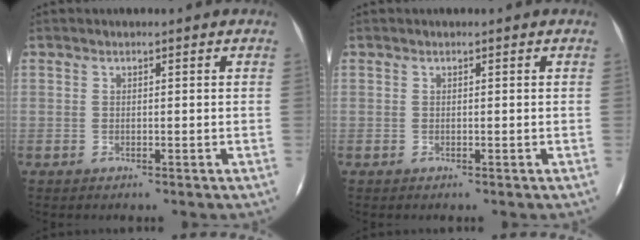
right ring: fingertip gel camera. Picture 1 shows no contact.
{"total": 0.0}